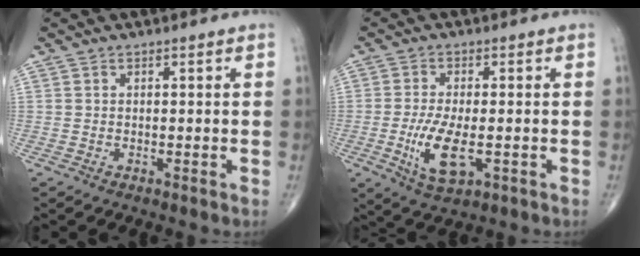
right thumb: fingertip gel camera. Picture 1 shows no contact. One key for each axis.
{"total": 8.4, "fx": -2.0, "fy": 3.4, "fz": 7.4, "tx": -0.144, "ty": -0.012, "tz": -0.031}